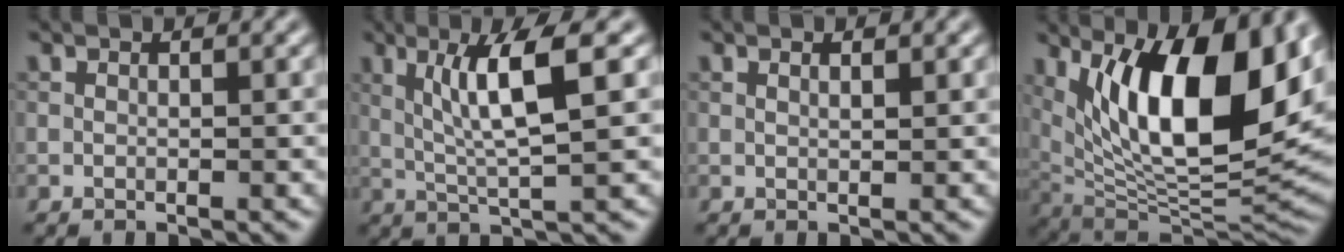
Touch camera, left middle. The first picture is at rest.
{"total": 6.0, "force": [1.6, 0.7, 5.7], "torque": [-0.107, 0.004, 0.035]}
{"total": 0.9, "force": [0.5, 0.2, 0.7], "torque": [-0.009, -0.005, 0.009]}
{"total": 14.5, "force": [4.4, 5.7, 12.5], "torque": [-0.185, -0.010, 0.073]}